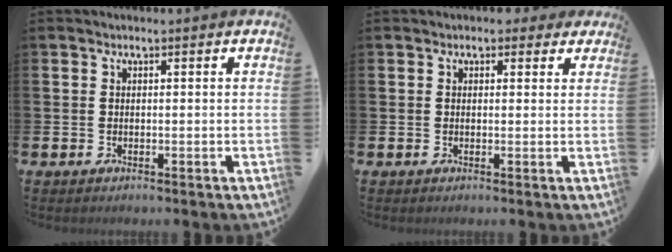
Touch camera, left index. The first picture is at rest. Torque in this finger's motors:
{"motor_torque": [1.16, -0.97, 0.24, 0.01]}